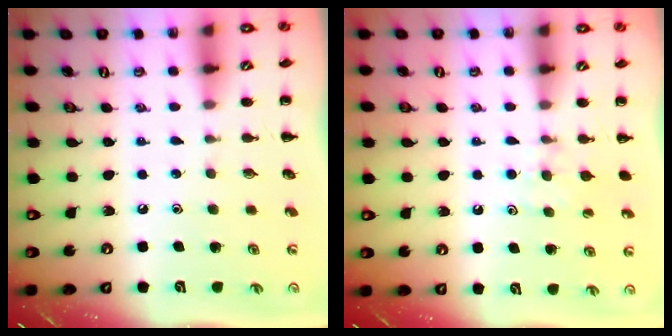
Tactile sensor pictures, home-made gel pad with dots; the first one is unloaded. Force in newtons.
{"total": 6.9, "press": 6.6, "slide": 2.0}